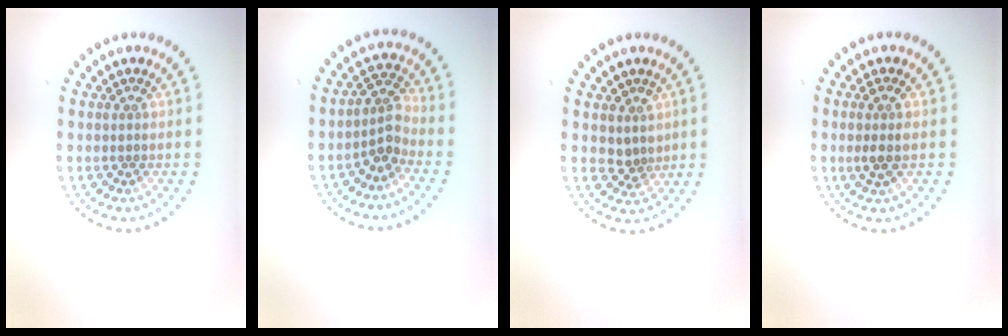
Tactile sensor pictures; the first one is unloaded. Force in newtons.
{"total": 2.6, "press": 2.0, "slide": 1.6}
{"total": 1.9, "press": 1.5, "slide": 1.2}
{"total": 1.8, "press": 1.6, "slide": 1.0}